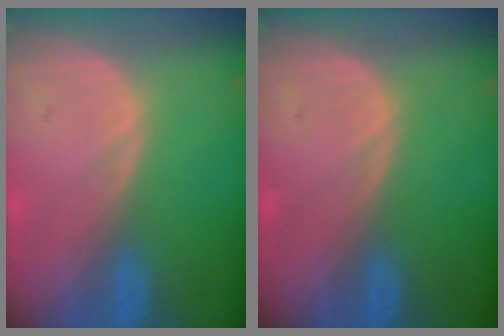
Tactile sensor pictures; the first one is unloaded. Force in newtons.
{"total": 0.0}